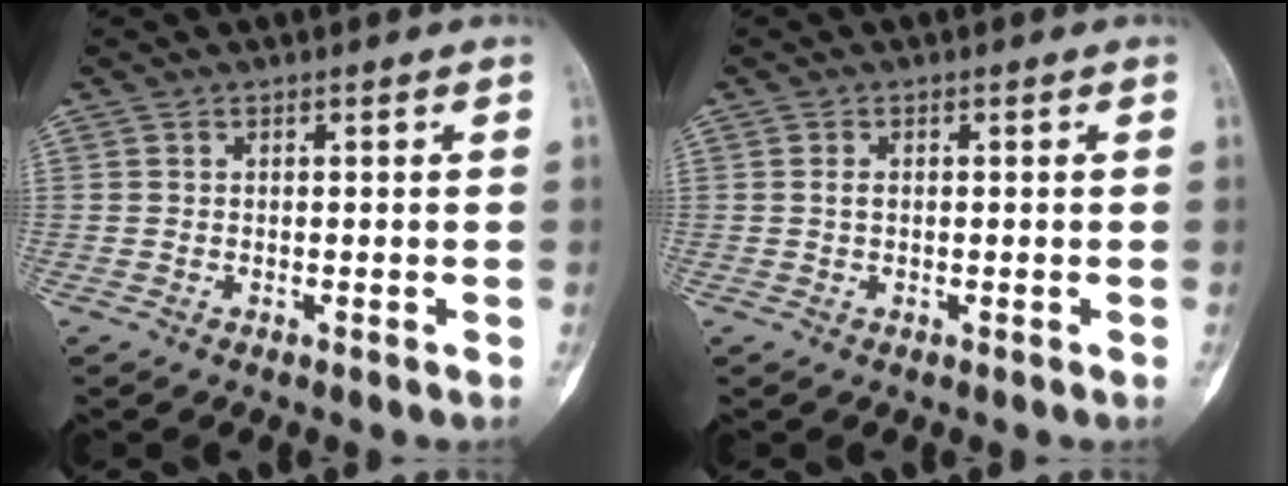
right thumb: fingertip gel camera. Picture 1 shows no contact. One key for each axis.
{"total": 1.0, "fx": -0.1, "fy": 0.5, "fz": 0.9, "tx": -0.018, "ty": 0.001, "tz": -0.001}